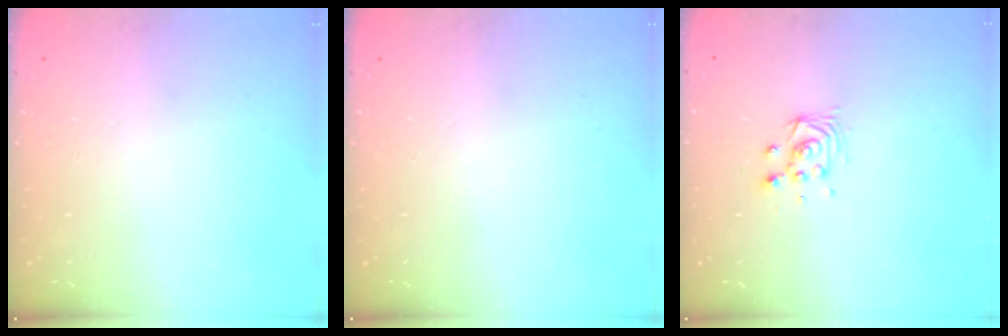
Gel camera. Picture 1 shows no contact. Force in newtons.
{"total": 0.0}
{"total": 4.0, "press": 4.0, "slide": 0.1}